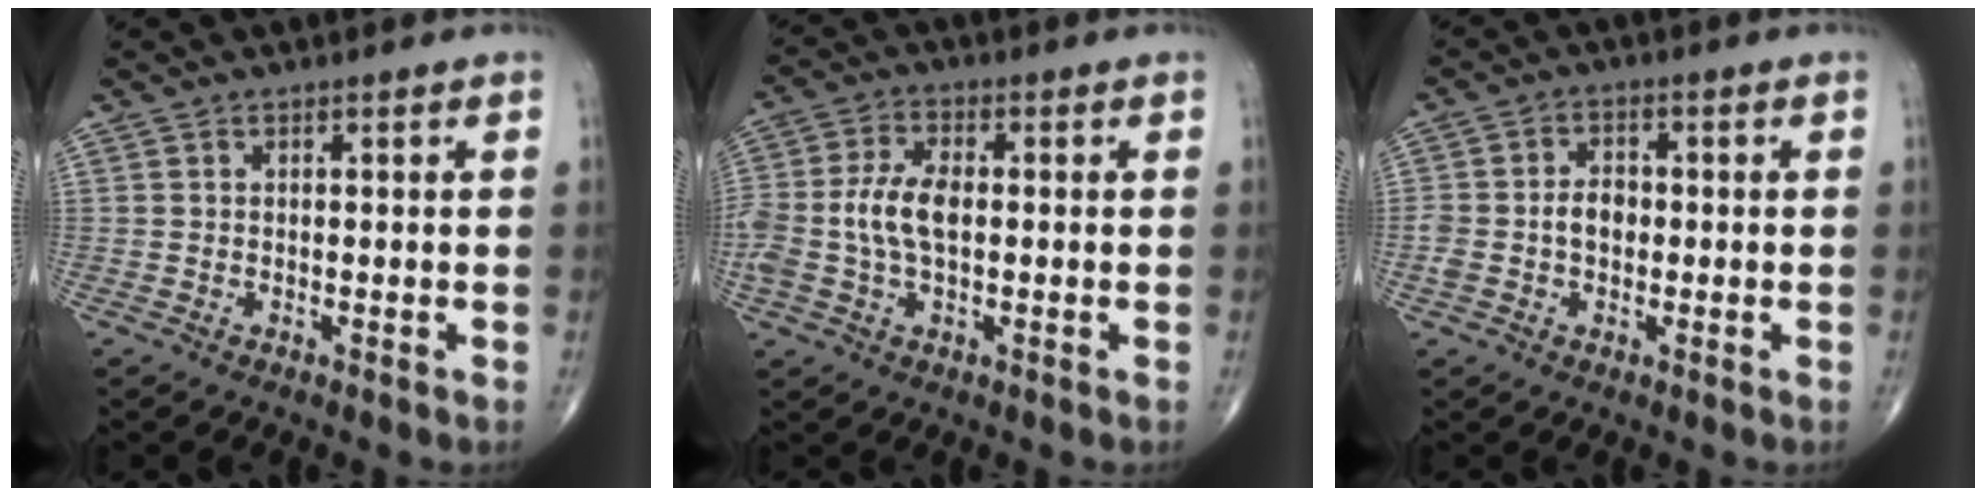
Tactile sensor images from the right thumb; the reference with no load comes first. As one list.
[{"total": 8.7, "force": [-0.3, 4.8, 7.3], "torque": [-0.164, 0.015, -0.007]}, {"total": 5.2, "force": [-0.5, 3.6, 3.7], "torque": [-0.070, 0.019, -0.009]}]